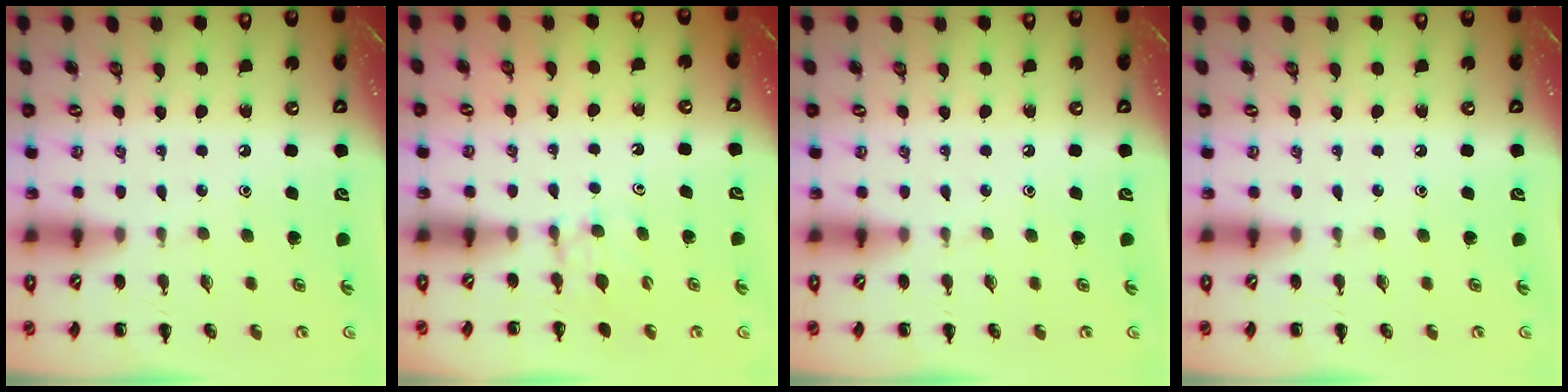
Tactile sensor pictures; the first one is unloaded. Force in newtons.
{"total": 4.9, "press": 4.7, "slide": 1.4}
{"total": 0.0}
{"total": 0.0}